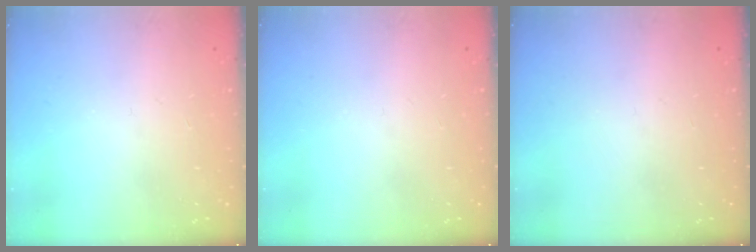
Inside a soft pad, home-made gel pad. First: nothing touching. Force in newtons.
{"total": 0.0}
{"total": 0.0}